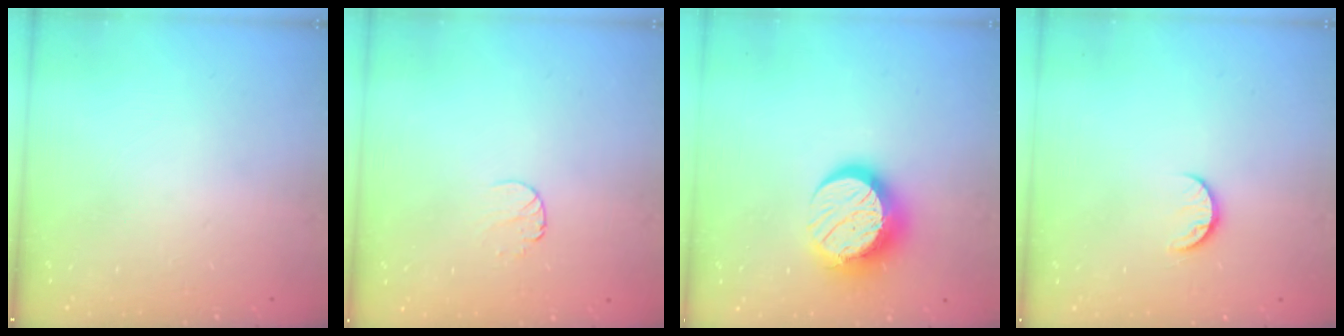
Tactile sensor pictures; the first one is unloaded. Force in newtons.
{"total": 5.5, "press": 5.5, "slide": 0.5}
{"total": 13.6, "press": 13.5, "slide": 0.5}
{"total": 6.3, "press": 6.3, "slide": 0.6}